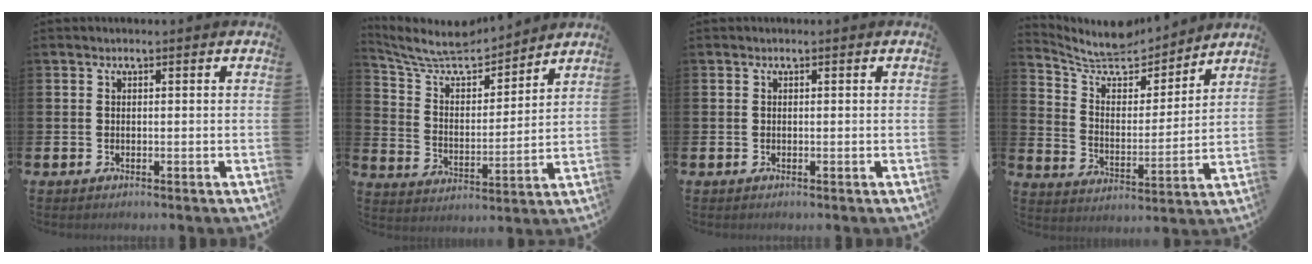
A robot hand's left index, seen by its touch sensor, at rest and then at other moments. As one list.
[{"total": 9.0, "force": [8.5, 1.9, 2.5], "torque": [-0.084, -0.062, 0.151]}, {"total": 0.0}, {"total": 8.7, "force": [8.2, 2.4, 1.9], "torque": [-0.069, -0.070, 0.142]}]